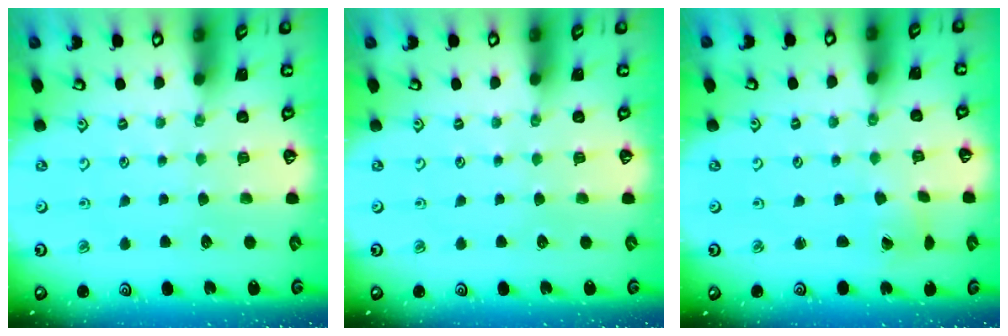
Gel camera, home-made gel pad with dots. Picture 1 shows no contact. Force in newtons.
{"total": 0.0}
{"total": 0.8, "press": 0.8, "slide": 0.1}